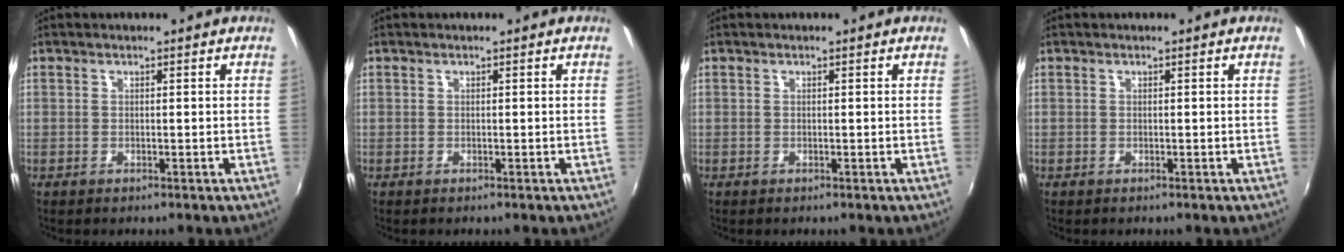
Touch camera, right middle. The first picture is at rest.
{"total": 0.0}
{"total": 0.0}
{"total": 0.0}